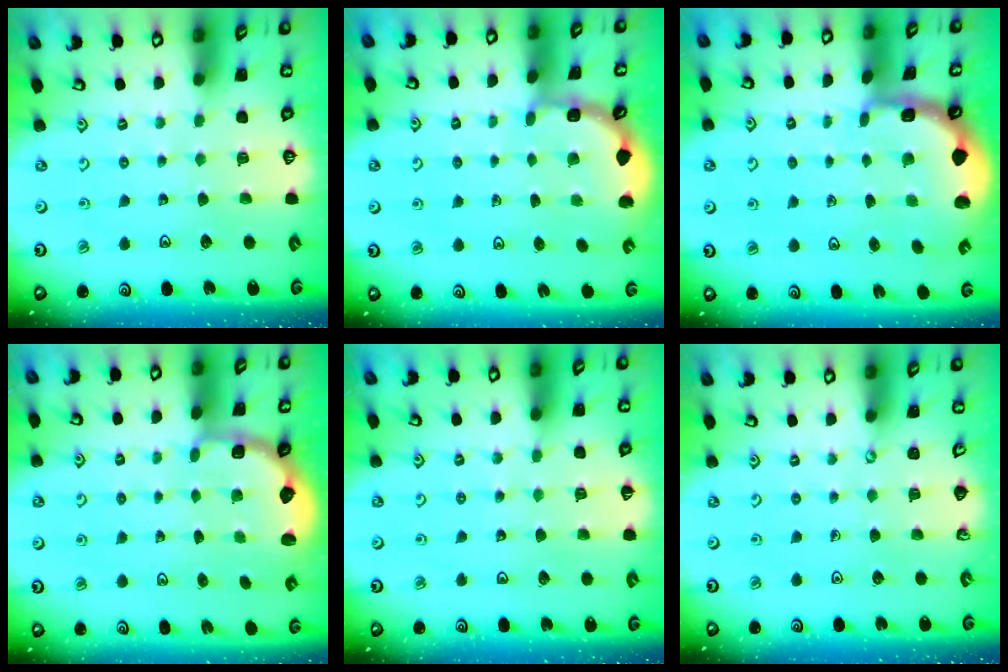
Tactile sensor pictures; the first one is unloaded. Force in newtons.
{"total": 1.9, "press": 1.9, "slide": 0.3}
{"total": 1.8, "press": 1.6, "slide": 0.7}
{"total": 2.8, "press": 2.1, "slide": 1.8}
{"total": 2.1, "press": 2.1, "slide": 0.2}
{"total": 0.0}